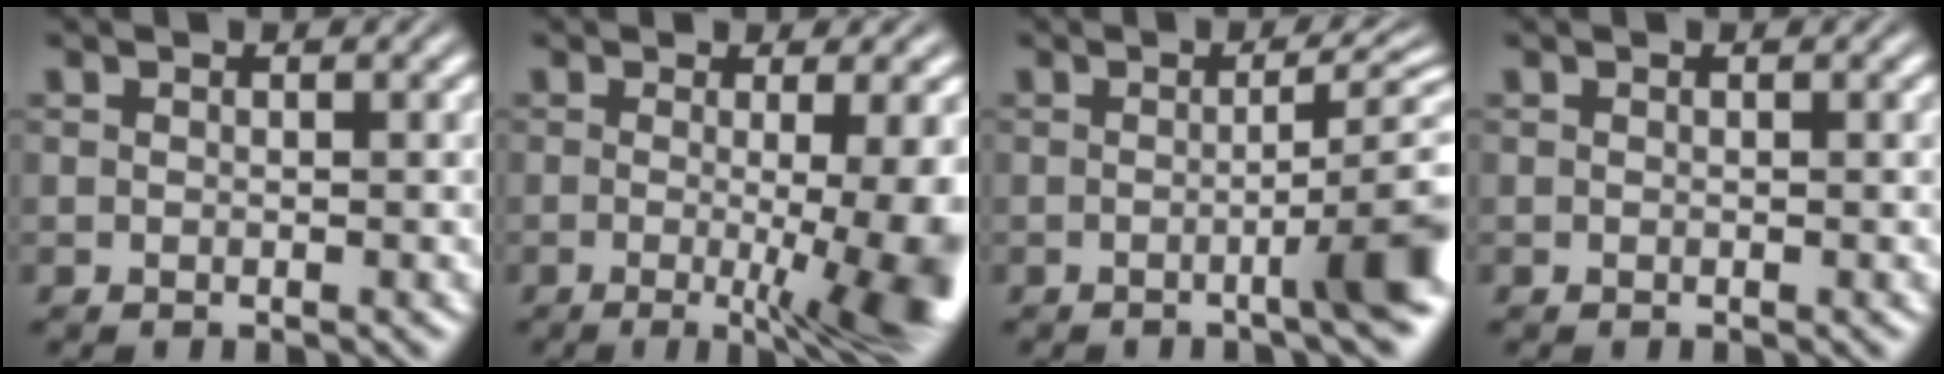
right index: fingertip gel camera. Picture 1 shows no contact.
{"total": 7.6, "force": [-2.2, 1.2, 7.2], "torque": [-0.093, -0.016, -0.032]}
{"total": 4.8, "force": [-0.9, 0.4, 4.7], "torque": [-0.051, 0.009, -0.019]}
{"total": 0.0}